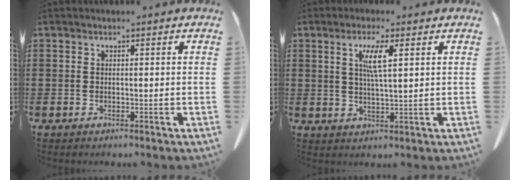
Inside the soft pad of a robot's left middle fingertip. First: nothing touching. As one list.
[{"total": 4.6, "force": [1.8, 0.6, 4.2], "torque": [-0.089, 0.003, 0.027]}]